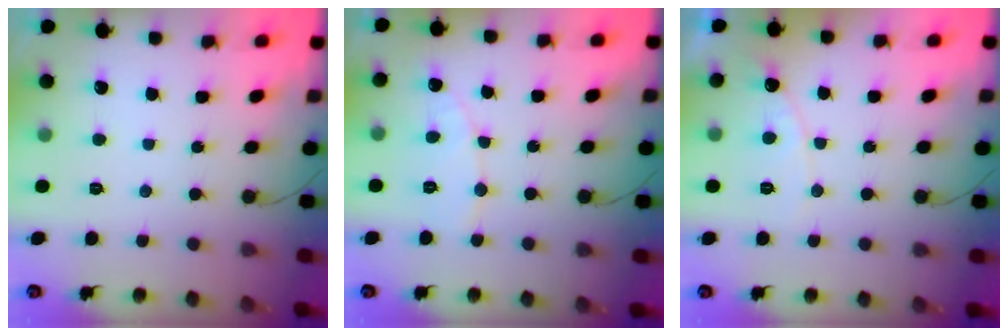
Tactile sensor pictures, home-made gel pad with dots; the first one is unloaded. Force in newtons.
{"total": 6.0, "press": 6.0, "slide": 0.5}
{"total": 7.0, "press": 7.0, "slide": 0.6}